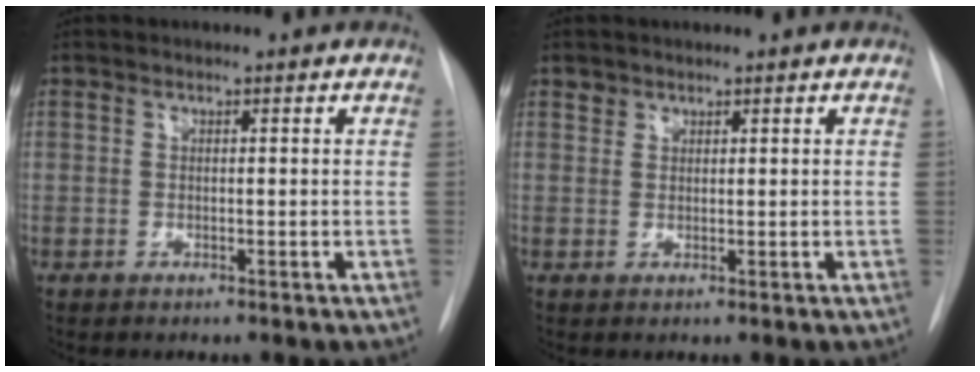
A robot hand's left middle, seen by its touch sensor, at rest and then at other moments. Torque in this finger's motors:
{"motor_torque": [0.10, -0.09, 0.05, 0.00]}